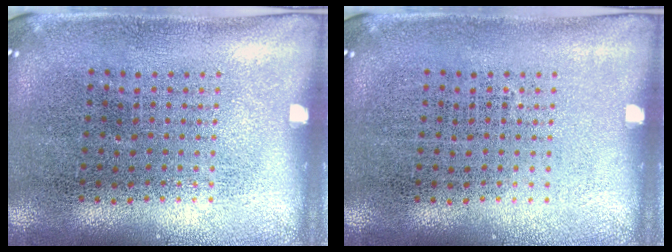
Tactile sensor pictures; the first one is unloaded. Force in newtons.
{"total": 0.0}